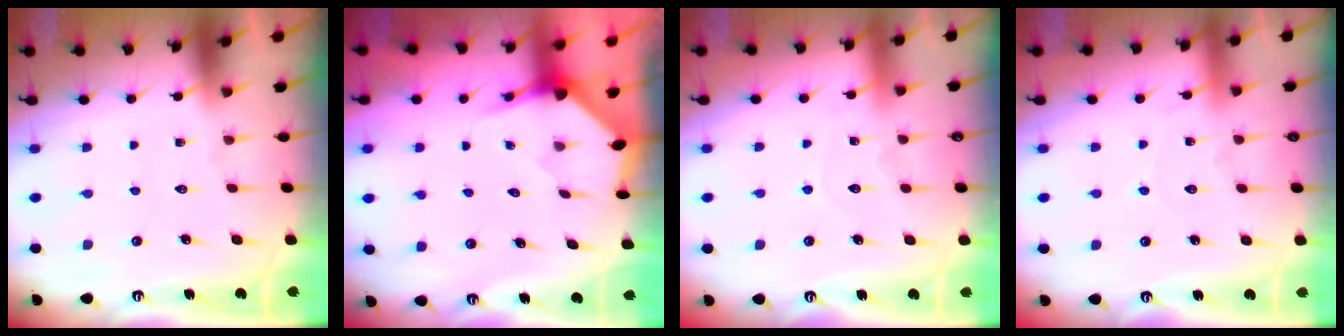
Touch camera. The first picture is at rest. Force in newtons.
{"total": 3.3, "press": 3.3, "slide": 0.3}
{"total": 6.0, "press": 5.9, "slide": 0.7}
{"total": 6.0, "press": 6.0, "slide": 0.7}